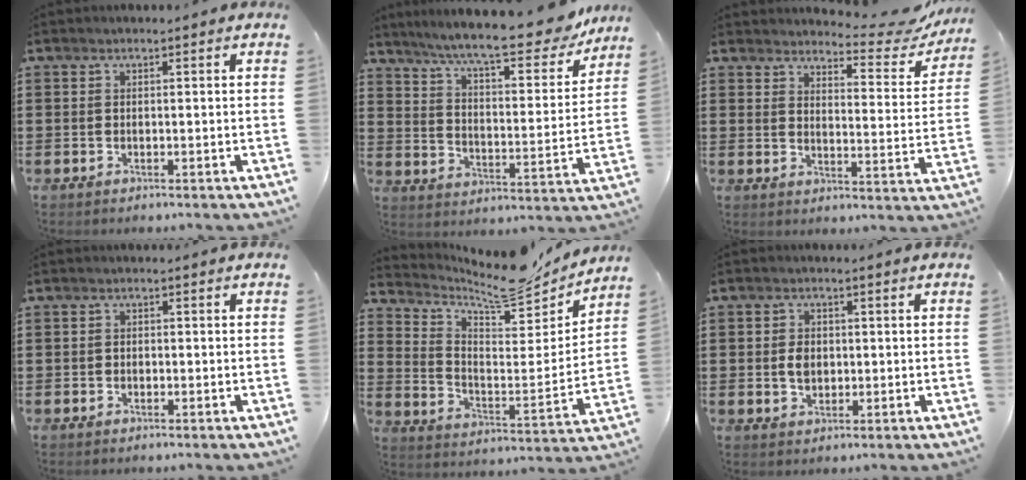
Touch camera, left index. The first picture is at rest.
{"total": 11.4, "force": [9.9, 0.7, 5.5], "torque": [-0.127, -0.060, 0.165]}
{"total": 4.9, "force": [4.5, 0.9, 1.5], "torque": [-0.038, -0.034, 0.073]}
{"total": 0.7, "force": [-0.4, 0.6, 0.3], "torque": [-0.007, 0.000, -0.008]}
{"total": 9.8, "force": [9.0, 1.4, 3.6], "torque": [-0.083, -0.071, 0.152]}
{"total": 3.0, "force": [0.1, 2.1, 2.1], "torque": [-0.044, 0.007, 0.002]}